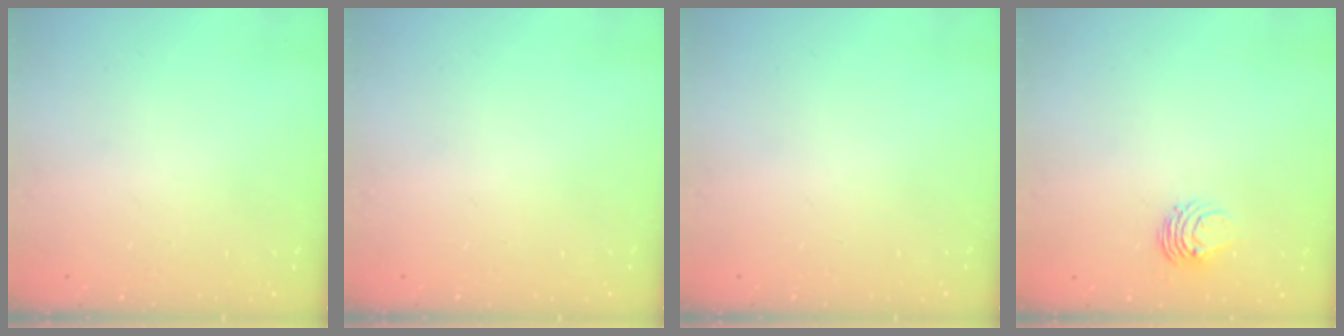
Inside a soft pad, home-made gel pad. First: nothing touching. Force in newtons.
{"total": 0.0}
{"total": 0.0}
{"total": 5.4, "press": 5.4, "slide": 0.4}